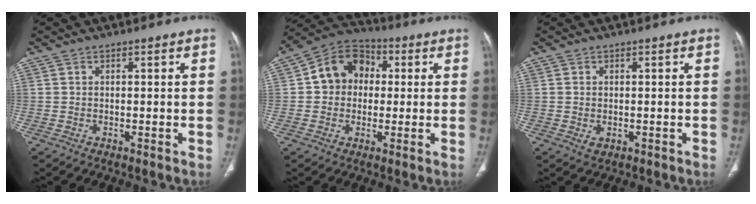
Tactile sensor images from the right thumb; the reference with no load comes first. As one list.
[{"total": 11.1, "force": [1.3, 9.2, 6.1], "torque": [-0.071, 0.024, 0.009]}, {"total": 1.6, "force": [-0.3, 1.1, 1.1], "torque": [-0.020, -0.003, 0.001]}]